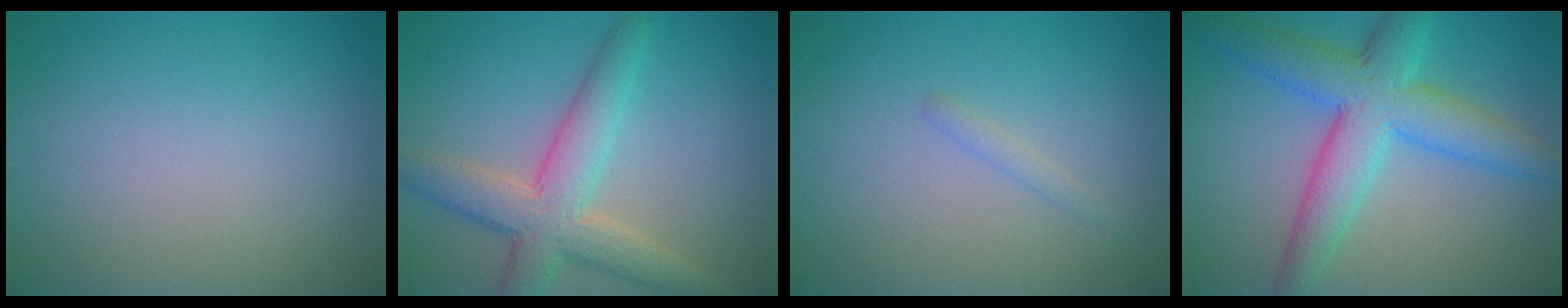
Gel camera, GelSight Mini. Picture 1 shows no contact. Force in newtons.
{"total": 5.8, "press": 5.8, "slide": 0.4}
{"total": 0.9, "press": 0.9, "slide": 0.0}
{"total": 7.3, "press": 7.3, "slide": 0.2}